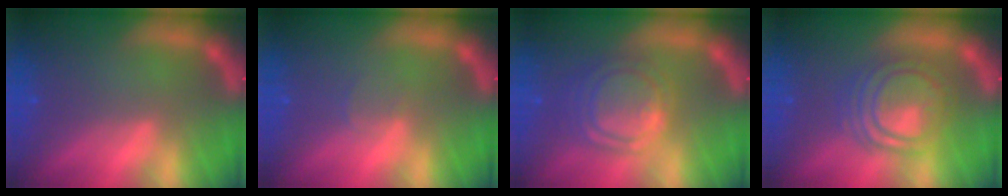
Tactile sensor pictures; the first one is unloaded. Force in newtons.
{"total": 1.0}
{"total": 7.0}
{"total": 7.6}